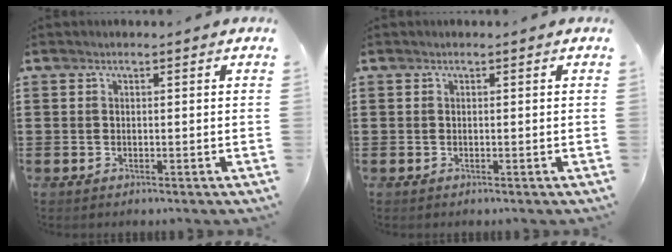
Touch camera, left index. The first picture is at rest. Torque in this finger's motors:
{"motor_torque": [-0.02, 0.01, 0.00, 0.00]}